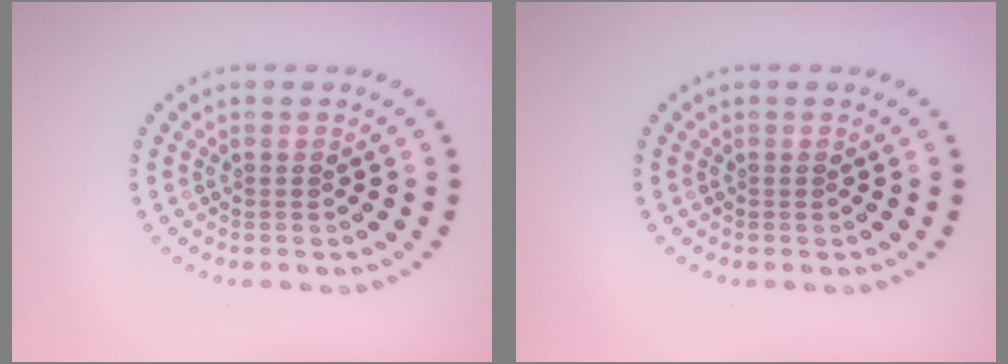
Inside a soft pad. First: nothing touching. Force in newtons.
{"total": 0.0}